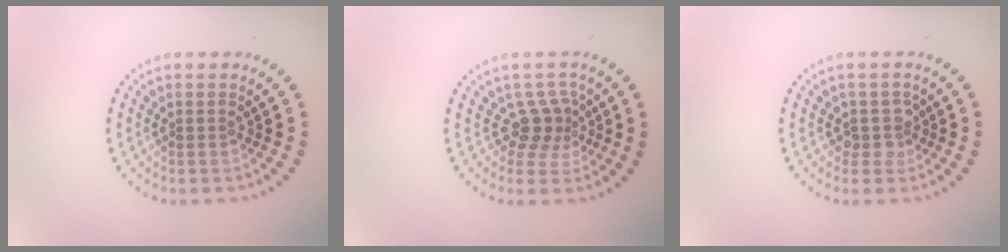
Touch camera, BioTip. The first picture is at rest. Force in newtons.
{"total": 2.6, "press": 1.8, "slide": 1.8}
{"total": 1.8, "press": 1.5, "slide": 1.1}